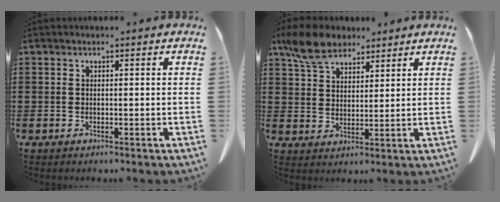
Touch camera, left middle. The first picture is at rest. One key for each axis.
{"total": 7.7, "fx": 5.8, "fy": 3.6, "fz": 3.5, "tx": -0.091, "ty": 0.001, "tz": 0.111}